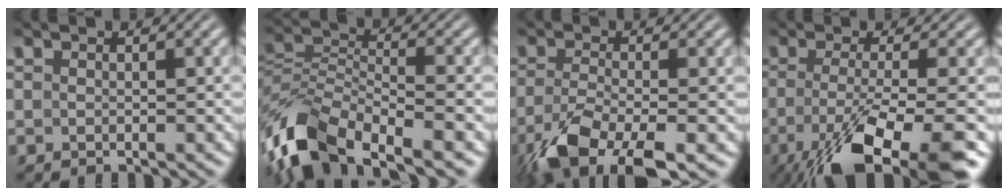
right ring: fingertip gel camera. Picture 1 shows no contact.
{"total": 9.2, "force": [-4.8, 5.6, 5.5], "torque": [-0.128, -0.037, -0.064]}
{"total": 6.4, "force": [-3.5, 2.7, 4.7], "torque": [-0.096, -0.032, -0.041]}
{"total": 9.3, "force": [-4.6, 2.8, 7.6], "torque": [-0.141, -0.042, -0.048]}